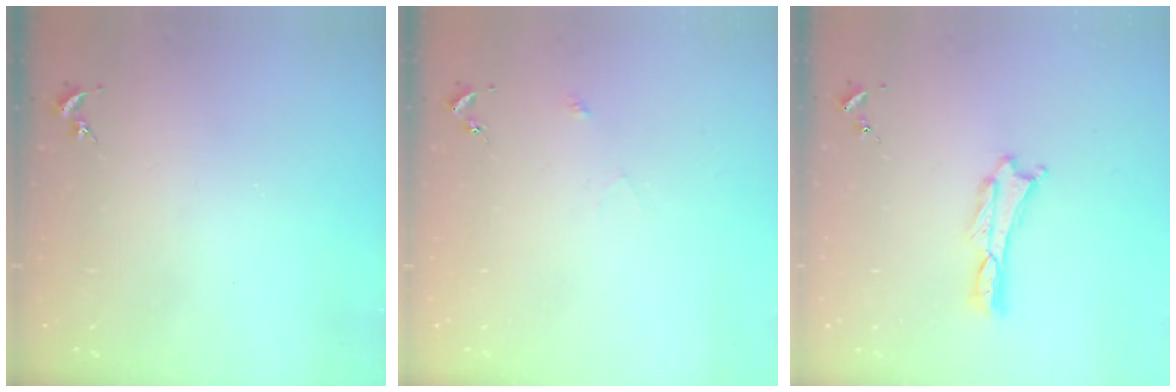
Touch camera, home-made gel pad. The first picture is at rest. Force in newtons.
{"total": 2.5, "press": 2.5, "slide": 0.2}
{"total": 0.0}